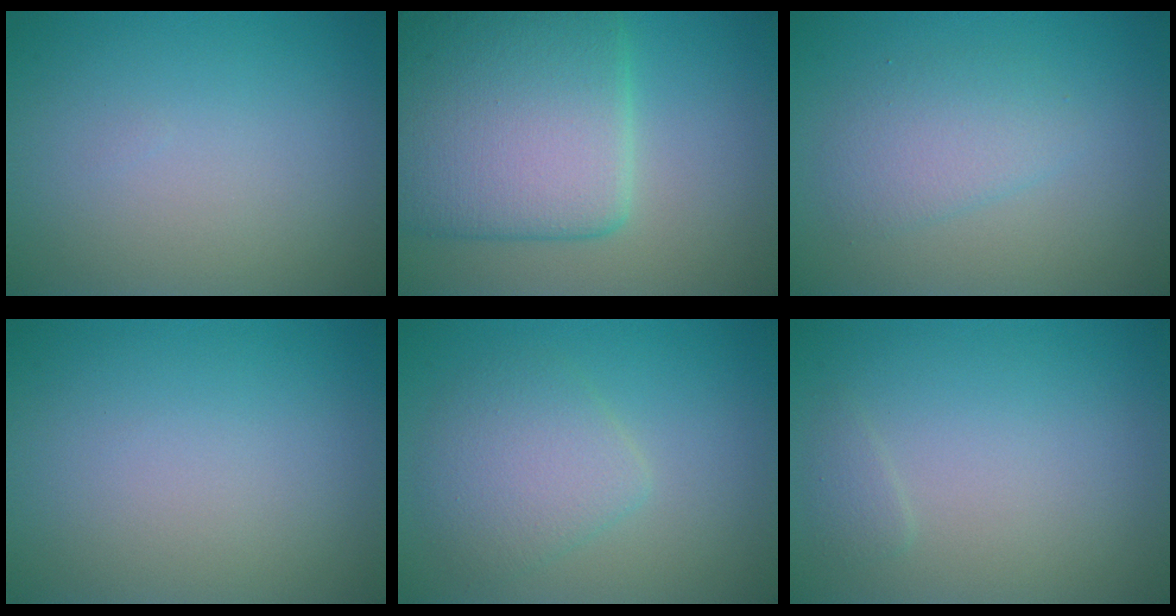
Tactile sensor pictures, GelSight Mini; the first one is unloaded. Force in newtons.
{"total": 10.1, "press": 10.1, "slide": 0.6}
{"total": 2.6, "press": 2.6, "slide": 0.0}
{"total": 0.0}
{"total": 3.5, "press": 3.5, "slide": 0.1}
{"total": 0.8, "press": 0.8, "slide": 0.1}